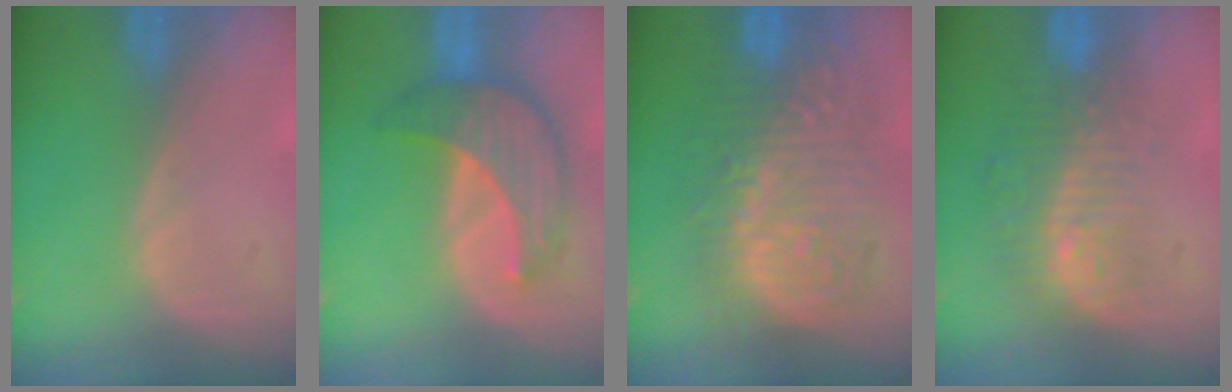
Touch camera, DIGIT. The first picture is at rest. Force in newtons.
{"total": 7.9, "press": 7.5, "slide": 2.4}
{"total": 13.2, "press": 13.2, "slide": 1.4}
{"total": 9.7, "press": 8.3, "slide": 5.1}